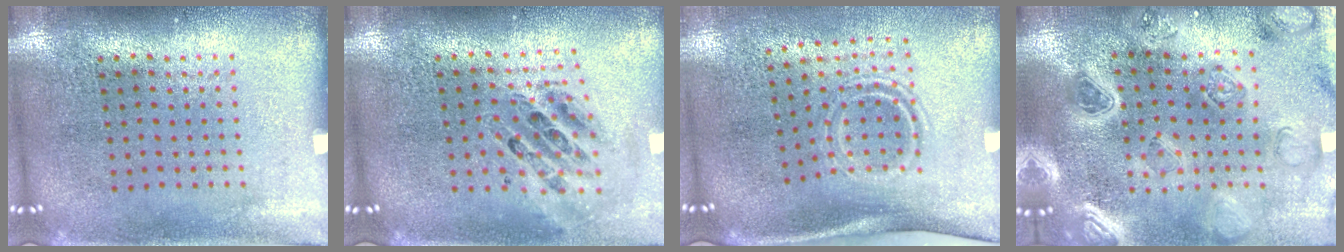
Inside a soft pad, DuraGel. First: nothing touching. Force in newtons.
{"total": 0.9, "press": 0.9, "slide": 0.1}
{"total": 1.9, "press": 1.1, "slide": 1.5}
{"total": 2.9, "press": 2.9, "slide": 0.7}